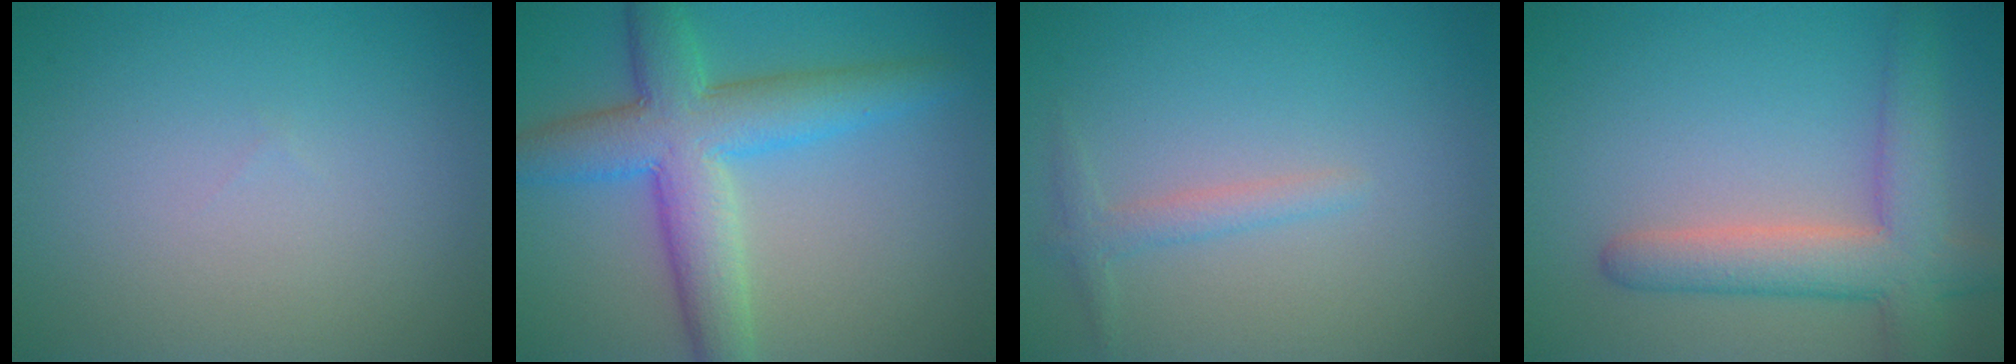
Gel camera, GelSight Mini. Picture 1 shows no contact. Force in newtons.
{"total": 7.7, "press": 7.7, "slide": 0.1}
{"total": 1.5, "press": 1.5, "slide": 0.0}
{"total": 5.8, "press": 5.8, "slide": 0.5}